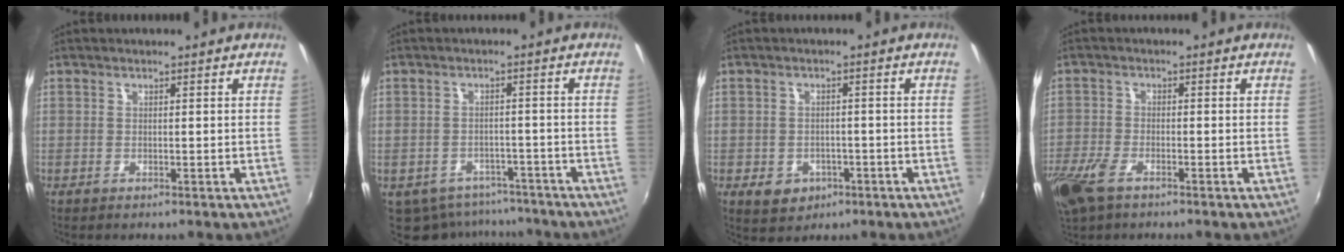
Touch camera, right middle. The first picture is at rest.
{"total": 10.0, "force": [-7.6, 5.9, 2.7], "torque": [-0.070, -0.002, -0.095]}
{"total": 5.6, "force": [-2.5, 4.4, 2.3], "torque": [-0.058, -0.002, -0.028]}
{"total": 8.2, "force": [-5.1, 3.6, 5.3], "torque": [-0.140, -0.022, -0.103]}